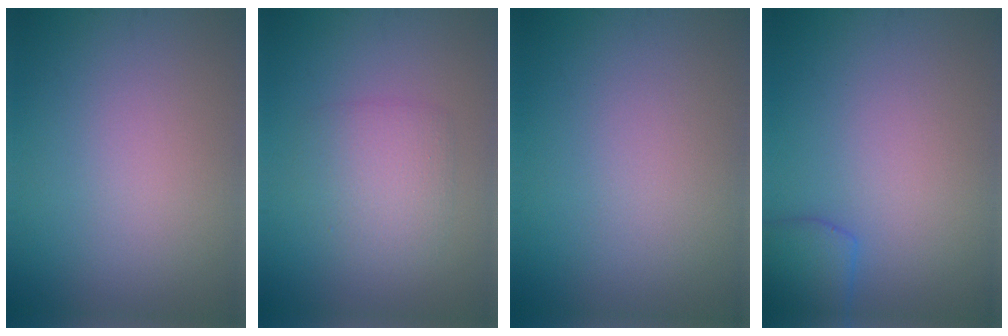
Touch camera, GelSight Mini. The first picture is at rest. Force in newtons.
{"total": 2.8, "press": 2.8, "slide": 0.0}
{"total": 0.0}
{"total": 2.7, "press": 2.7, "slide": 0.1}